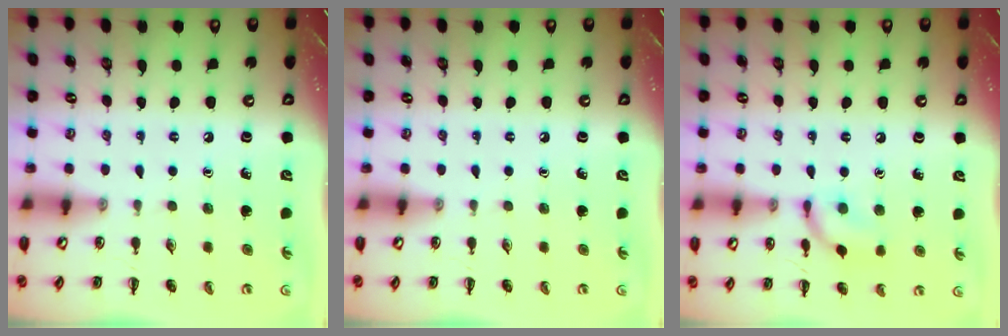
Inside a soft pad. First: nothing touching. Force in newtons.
{"total": 0.0}
{"total": 9.6, "press": 9.6, "slide": 0.4}